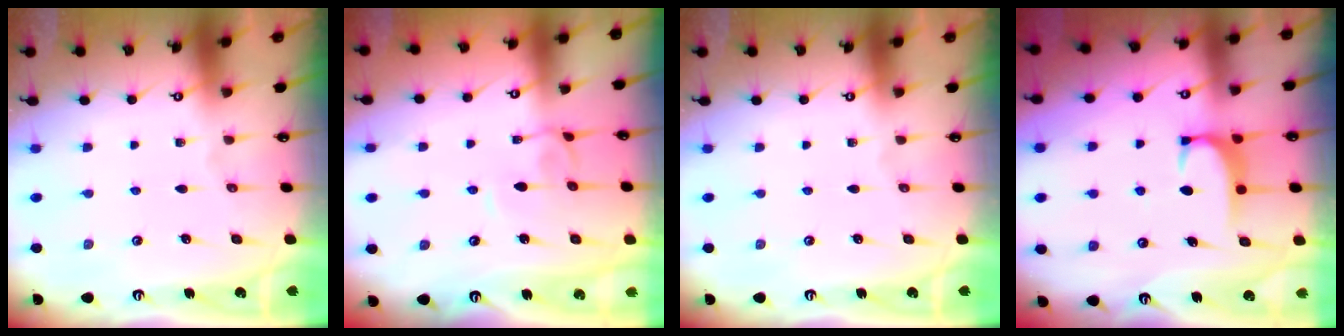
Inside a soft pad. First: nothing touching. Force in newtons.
{"total": 2.3, "press": 2.2, "slide": 0.3}
{"total": 0.0}
{"total": 1.9, "press": 1.8, "slide": 0.5}